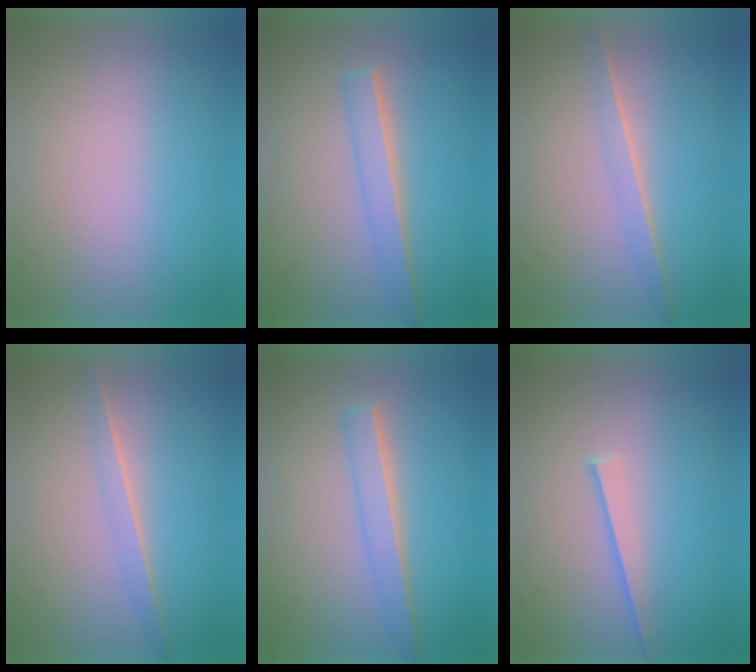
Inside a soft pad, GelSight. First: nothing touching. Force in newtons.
{"total": 2.3}
{"total": 1.4}
{"total": 1.3}
{"total": 2.3}
{"total": 1.1}